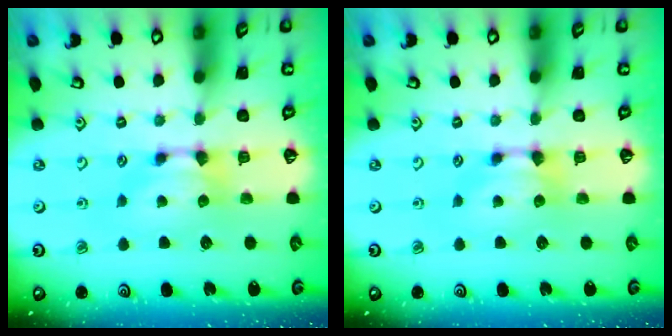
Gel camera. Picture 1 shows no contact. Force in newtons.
{"total": 0.0}